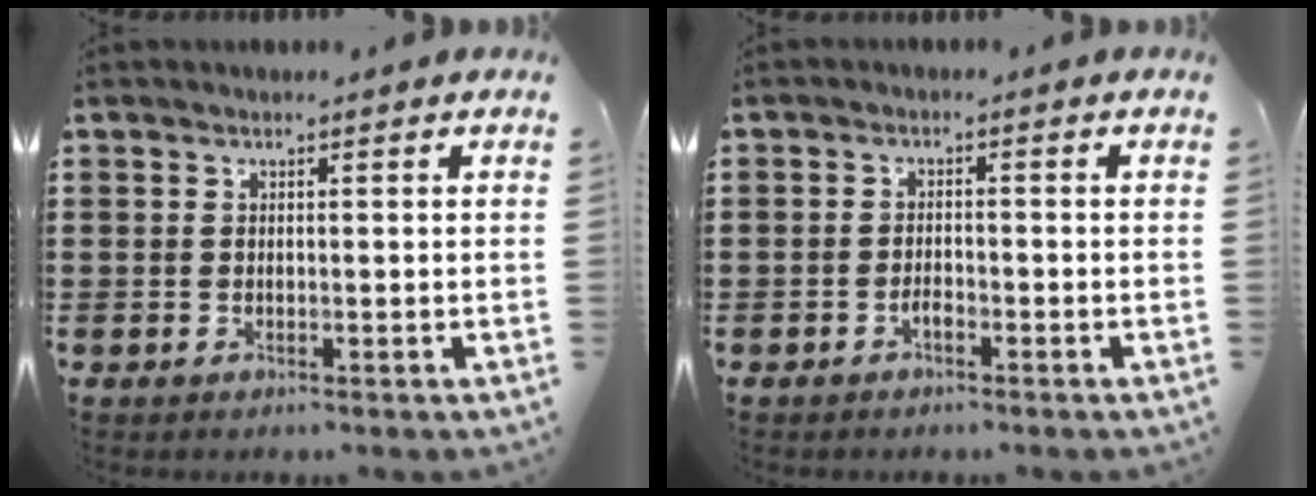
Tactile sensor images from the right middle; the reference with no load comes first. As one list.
[{"total": 1.6, "force": [-1.1, 0.5, 1.0], "torque": [-0.022, -0.001, -0.020]}]